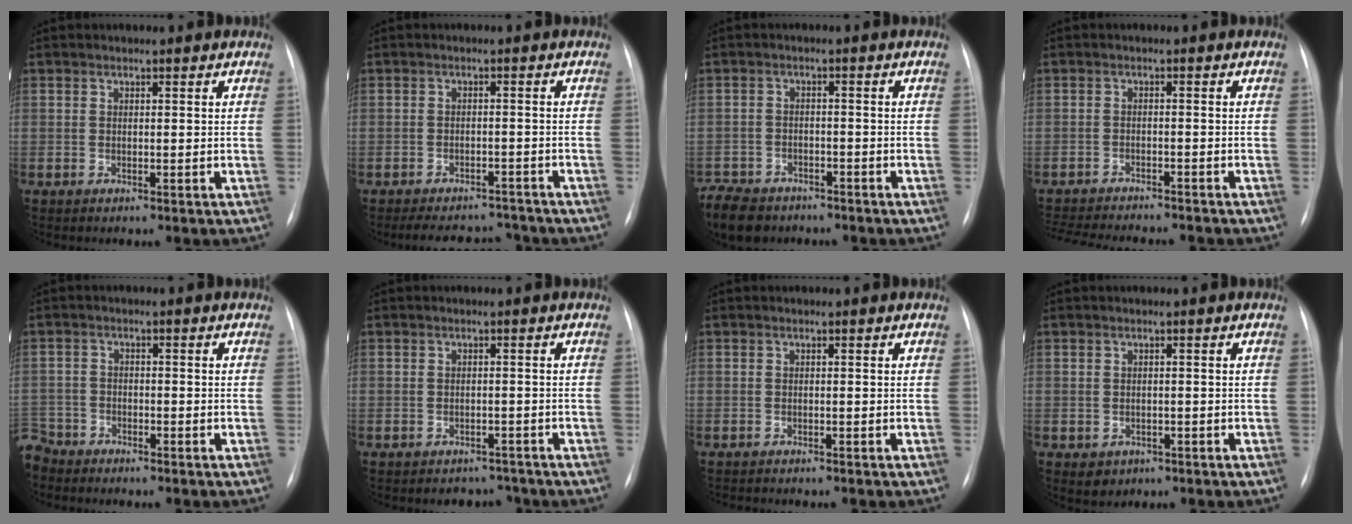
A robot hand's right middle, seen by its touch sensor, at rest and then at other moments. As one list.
[{"total": 8.6, "force": [-7.9, 2.9, 1.9], "torque": [-0.023, 0.010, -0.102]}, {"total": 9.2, "force": [-7.3, 4.8, 3.0], "torque": [-0.064, -0.006, -0.114]}, {"total": 14.4, "force": [-13.0, 2.6, 5.5], "torque": [-0.115, -0.014, -0.179]}, {"total": 5.6, "force": [-5.2, 2.3, 0.1], "torque": [0.000, -0.009, -0.102]}, {"total": 3.1, "force": [-2.7, 1.5, -0.4], "torque": [0.008, 0.012, -0.033]}, {"total": 3.4, "force": [-3.1, 0.6, 1.3], "torque": [-0.017, -0.006, -0.038]}, {"total": 2.4, "force": [-1.1, 2.0, 0.6], "torque": [-0.004, 0.005, -0.004]}]